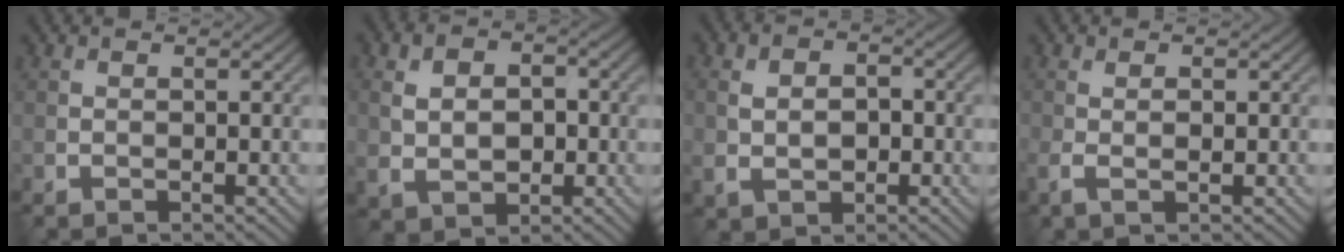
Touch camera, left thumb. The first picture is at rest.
{"total": 6.7, "force": [-0.1, 4.8, 4.7], "torque": [-0.094, -0.005, -0.002]}
{"total": 5.3, "force": [-0.5, 3.8, 3.7], "torque": [-0.074, -0.006, -0.009]}
{"total": 2.2, "force": [-0.1, 0.9, 2.0], "torque": [-0.050, -0.002, -0.003]}